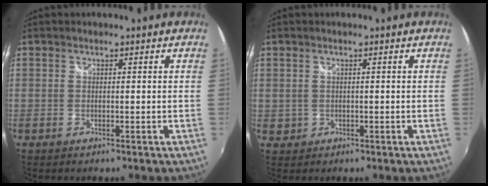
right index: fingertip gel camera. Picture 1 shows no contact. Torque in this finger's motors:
{"motor_torque": [0.14, -0.13, -0.01, 0.02]}